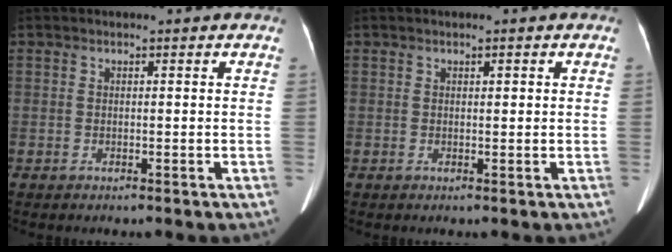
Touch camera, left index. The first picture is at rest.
{"total": 0.9, "force": [0.4, 0.3, 0.7], "torque": [-0.010, 0.000, 0.005]}